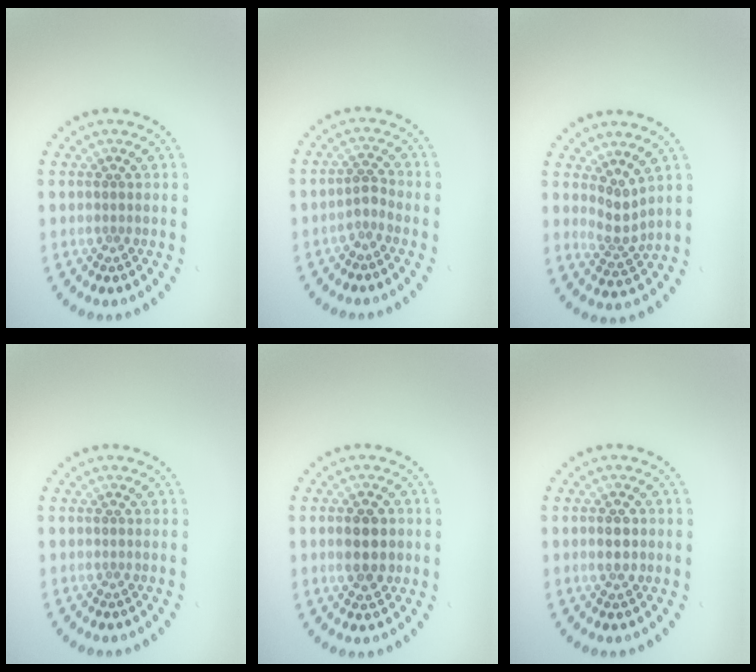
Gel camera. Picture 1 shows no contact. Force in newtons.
{"total": 1.3, "press": 1.0, "slide": 0.8}
{"total": 2.2, "press": 1.5, "slide": 1.7}
{"total": 0.0}
{"total": 4.0, "press": 4.0, "slide": 0.2}
{"total": 2.2, "press": 2.1, "slide": 0.1}